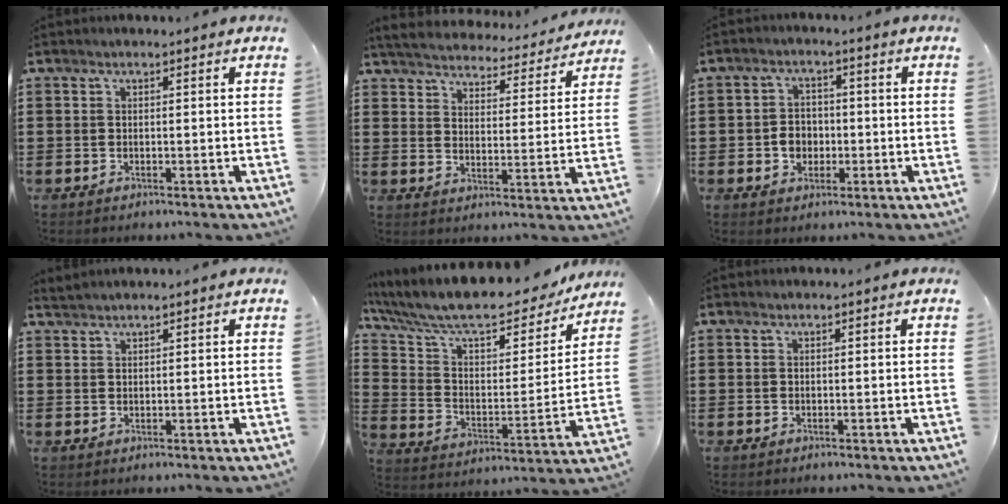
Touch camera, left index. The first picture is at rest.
{"total": 4.8, "force": [4.8, 0.2, 0.4], "torque": [-0.036, -0.035, 0.079]}
{"total": 3.5, "force": [-0.7, 3.0, 1.6], "torque": [-0.031, 0.002, -0.018]}
{"total": 1.4, "force": [1.4, 0.0, 0.1], "torque": [-0.005, 0.000, 0.027]}
{"total": 11.4, "force": [9.5, 2.7, 5.6], "torque": [-0.142, -0.063, 0.163]}
{"total": 0.0}